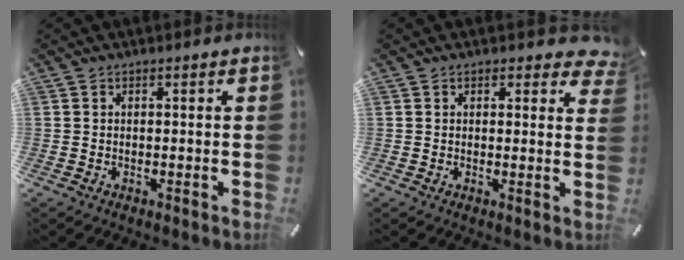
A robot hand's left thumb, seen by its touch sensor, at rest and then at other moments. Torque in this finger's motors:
{"motor_torque": [0.37, -0.39, -0.08, 0.01, -0.01]}